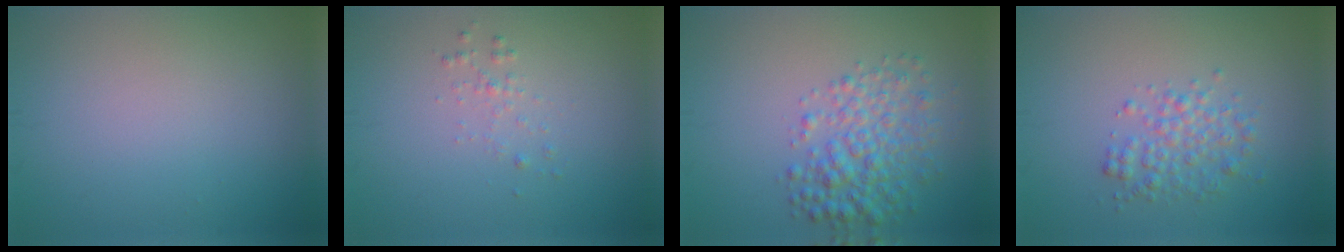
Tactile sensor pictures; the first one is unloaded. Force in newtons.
{"total": 0.9, "press": 0.9, "slide": 0.0}
{"total": 4.2, "press": 4.2, "slide": 0.1}
{"total": 2.6, "press": 2.6, "slide": 0.0}